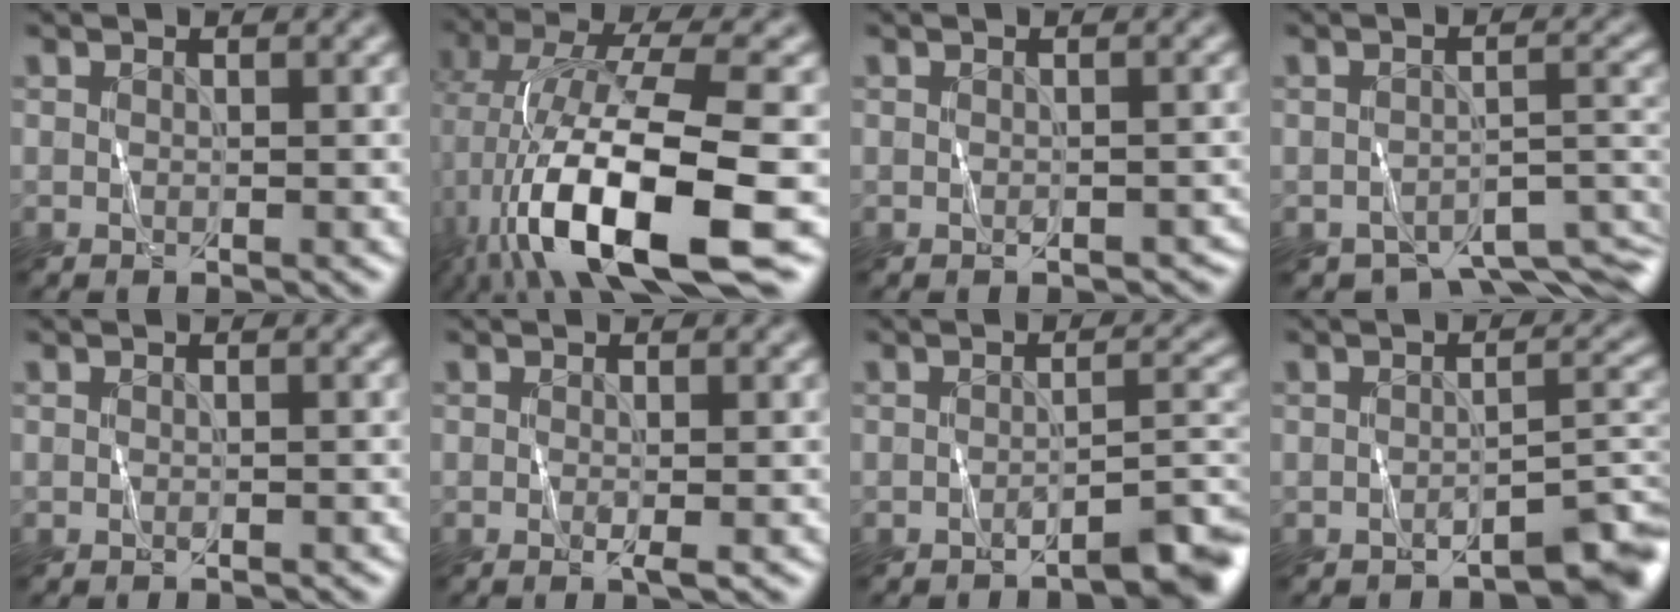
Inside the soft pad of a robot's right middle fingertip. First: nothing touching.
{"total": 13.8, "force": [-4.3, 4.5, 12.4], "torque": [-0.224, -0.004, -0.078]}
{"total": 0.9, "force": [-0.3, 0.7, 0.5], "torque": [-0.008, -0.006, -0.002]}
{"total": 6.4, "force": [-5.3, 2.2, 2.8], "torque": [-0.026, -0.023, -0.063]}
{"total": 0.0}
{"total": 1.0, "force": [0.1, 0.1, 1.0], "torque": [-0.016, -0.004, 0.000]}
{"total": 3.2, "force": [-2.3, 0.6, 2.1], "torque": [-0.024, 0.012, -0.035]}
{"total": 3.2, "force": [-2.3, 1.0, 2.1], "torque": [-0.021, 0.005, -0.031]}